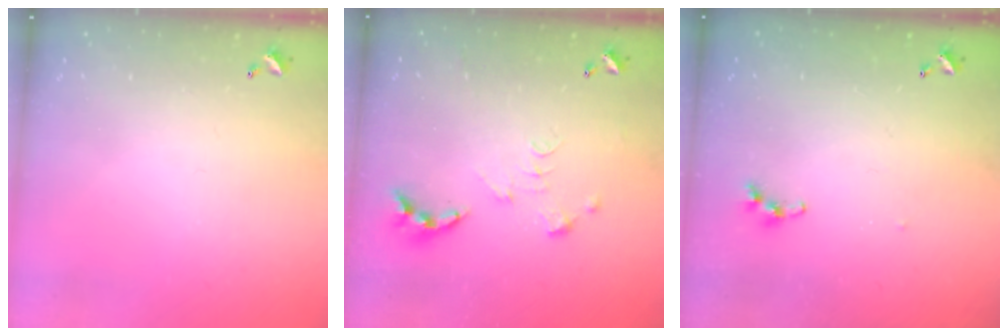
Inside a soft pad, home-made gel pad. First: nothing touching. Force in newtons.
{"total": 0.0}
{"total": 4.4, "press": 4.4, "slide": 0.5}